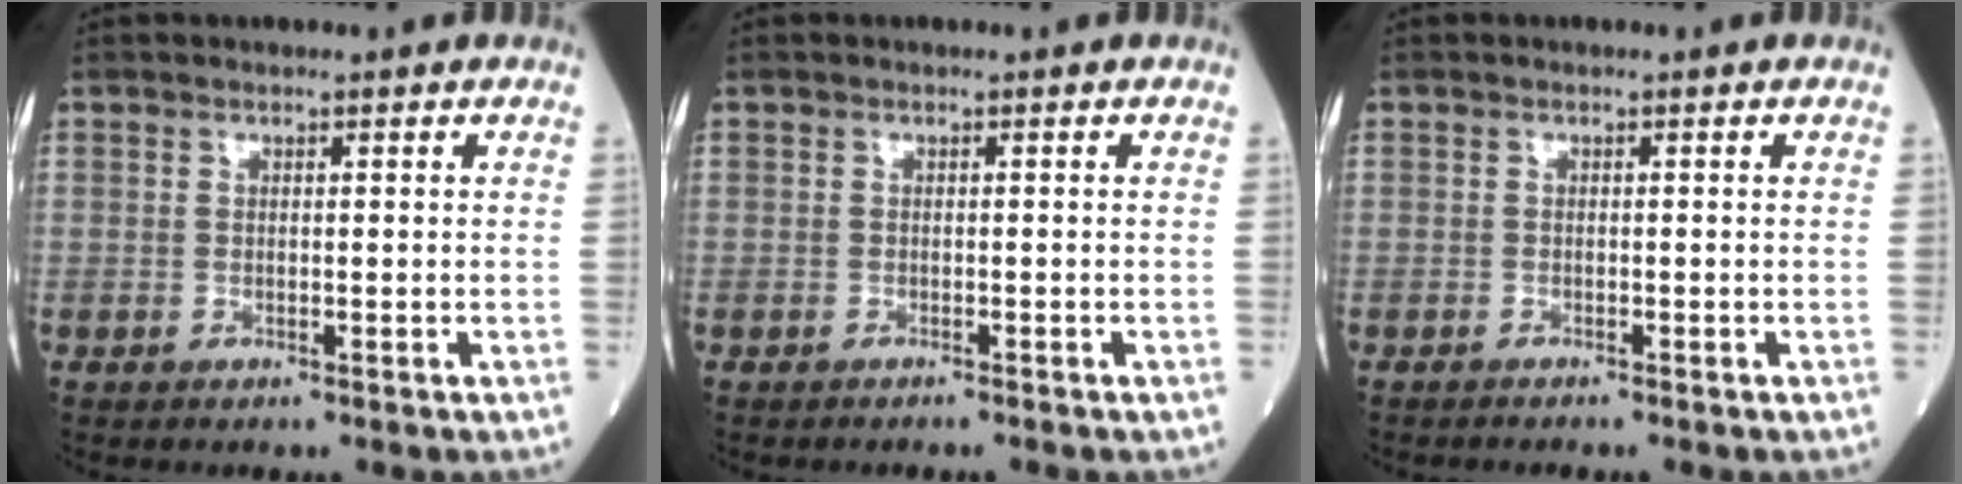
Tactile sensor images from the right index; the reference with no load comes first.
{"total": 1.2, "force": [-1.1, 0.0, 0.2], "torque": [-0.006, -0.001, -0.016]}
{"total": 0.8, "force": [-0.7, -0.1, 0.1], "torque": [-0.004, -0.001, -0.015]}